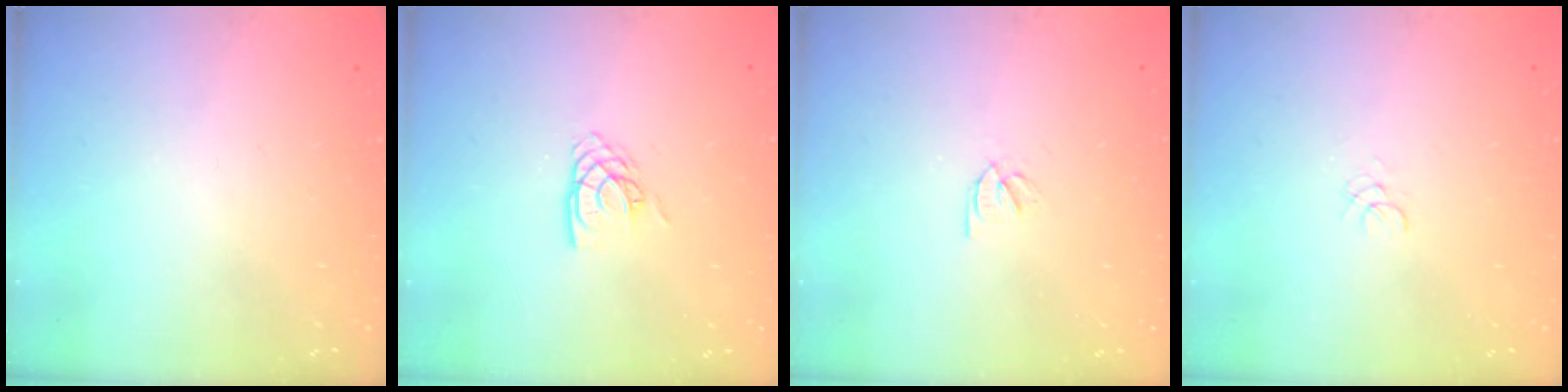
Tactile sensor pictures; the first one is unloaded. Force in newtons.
{"total": 6.0, "press": 5.9, "slide": 0.4}
{"total": 2.1, "press": 2.1, "slide": 0.4}
{"total": 1.1, "press": 1.1, "slide": 0.1}